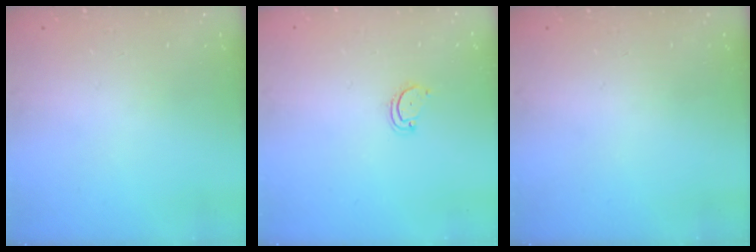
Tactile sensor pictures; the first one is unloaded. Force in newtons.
{"total": 3.5, "press": 3.5, "slide": 0.5}
{"total": 0.0}